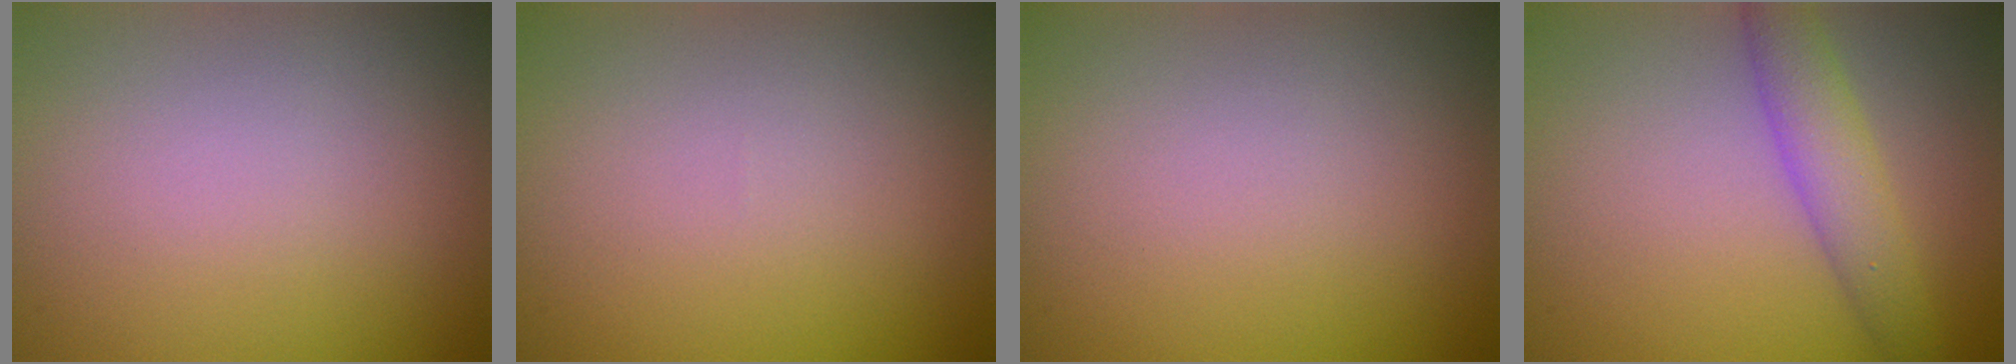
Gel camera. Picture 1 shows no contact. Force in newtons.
{"total": 0.0}
{"total": 0.0}
{"total": 3.6, "press": 3.6, "slide": 0.1}